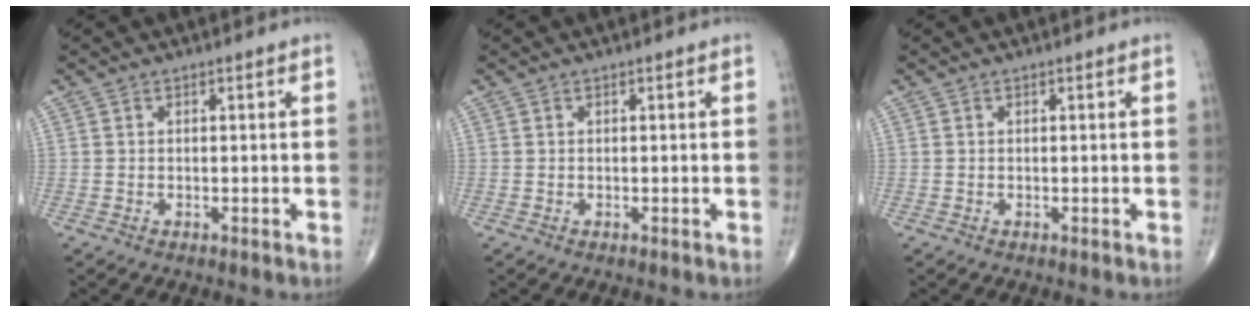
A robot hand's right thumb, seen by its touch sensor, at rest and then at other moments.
{"total": 0.0}
{"total": 0.0}